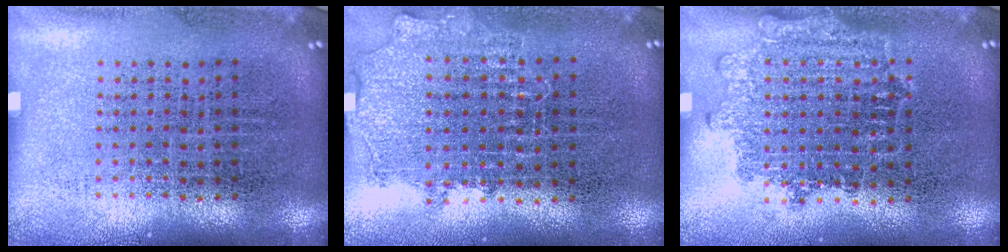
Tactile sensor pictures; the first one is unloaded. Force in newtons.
{"total": 0.9, "press": 0.8, "slide": 0.2}
{"total": 1.2, "press": 1.1, "slide": 0.5}